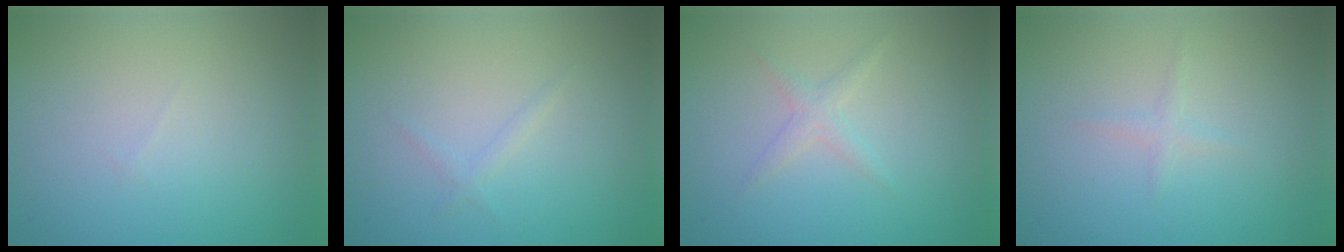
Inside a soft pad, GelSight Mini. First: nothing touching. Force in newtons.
{"total": 0.8, "press": 0.8, "slide": 0.1}
{"total": 1.3, "press": 1.3, "slide": 0.1}
{"total": 0.8, "press": 0.8, "slide": 0.1}